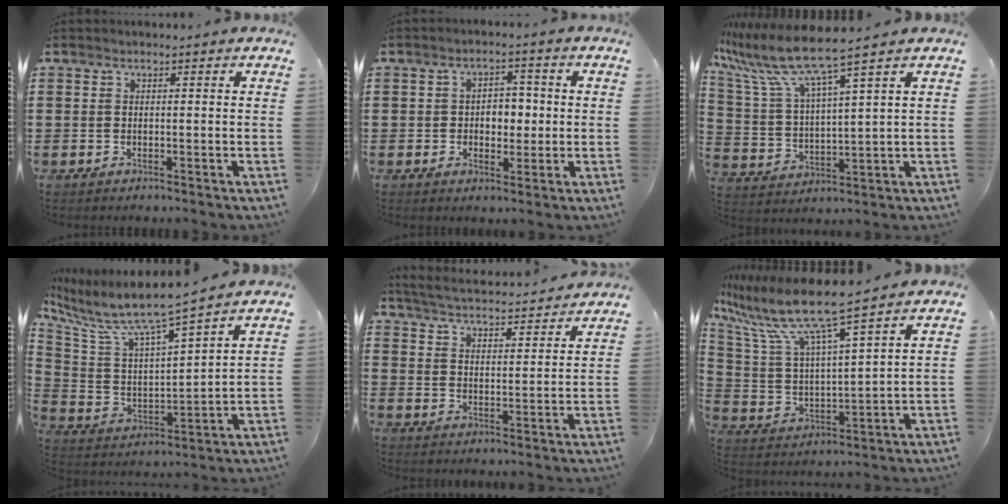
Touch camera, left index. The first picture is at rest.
{"total": 4.3, "force": [-0.2, 3.0, 3.0], "torque": [-0.052, 0.005, -0.012]}
{"total": 8.7, "force": [7.1, -0.1, 5.1], "torque": [-0.130, -0.041, 0.118]}
{"total": 7.9, "force": [6.8, 0.7, 4.1], "torque": [-0.112, -0.051, 0.109]}
{"total": 4.0, "force": [4.0, -0.3, 0.5], "torque": [-0.034, -0.034, 0.063]}
{"total": 9.4, "force": [7.7, 0.0, 5.4], "torque": [-0.147, -0.055, 0.123]}